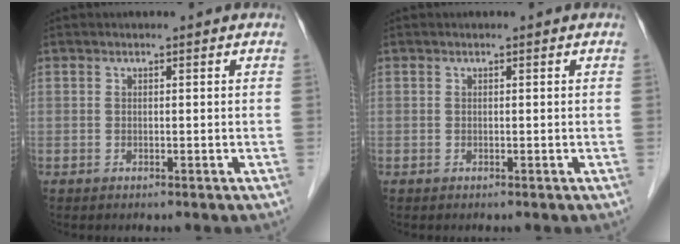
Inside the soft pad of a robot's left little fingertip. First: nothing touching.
{"total": 0.0}